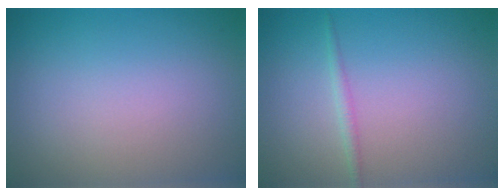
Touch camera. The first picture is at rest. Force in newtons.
{"total": 1.0, "press": 1.0, "slide": 0.1}